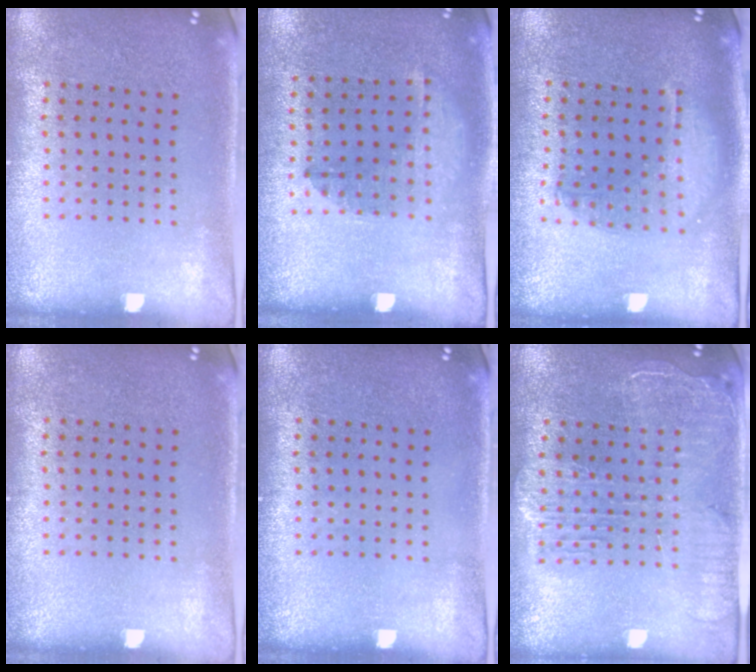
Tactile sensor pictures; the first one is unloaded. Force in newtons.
{"total": 1.3, "press": 0.8, "slide": 1.0}
{"total": 1.3, "press": 1.3, "slide": 0.3}
{"total": 0.0}
{"total": 0.0}
{"total": 2.3, "press": 2.0, "slide": 1.1}